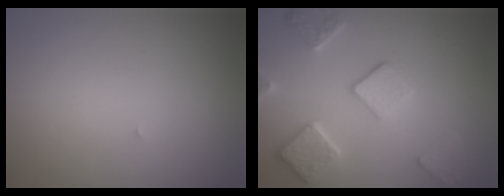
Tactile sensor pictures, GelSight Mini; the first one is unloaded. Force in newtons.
{"total": 5.1, "press": 3.9, "slide": 3.3}